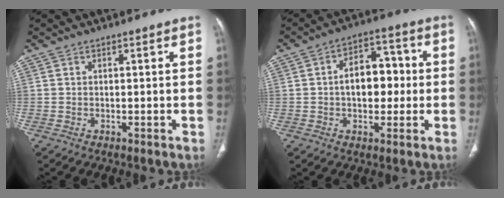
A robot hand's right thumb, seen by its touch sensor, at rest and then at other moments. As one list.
[{"total": 10.7, "force": [0.1, 7.0, 8.1], "torque": [-0.090, 0.031, -0.002]}]